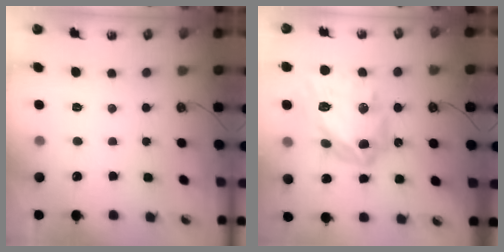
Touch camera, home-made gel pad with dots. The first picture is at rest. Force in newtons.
{"total": 25.4, "press": 25.2, "slide": 2.7}